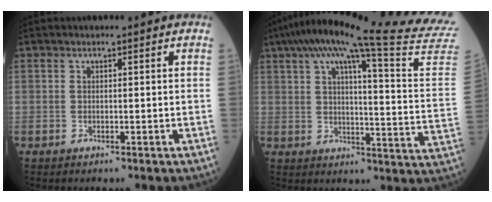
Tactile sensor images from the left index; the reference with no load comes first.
{"total": 28.2, "force": [24.7, -1.6, 13.7], "torque": [-0.206, -0.075, 0.301]}